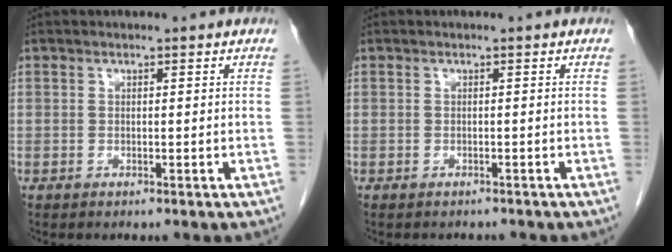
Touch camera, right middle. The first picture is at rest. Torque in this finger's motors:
{"motor_torque": [0.18, -0.05, 0.00, 0.01]}